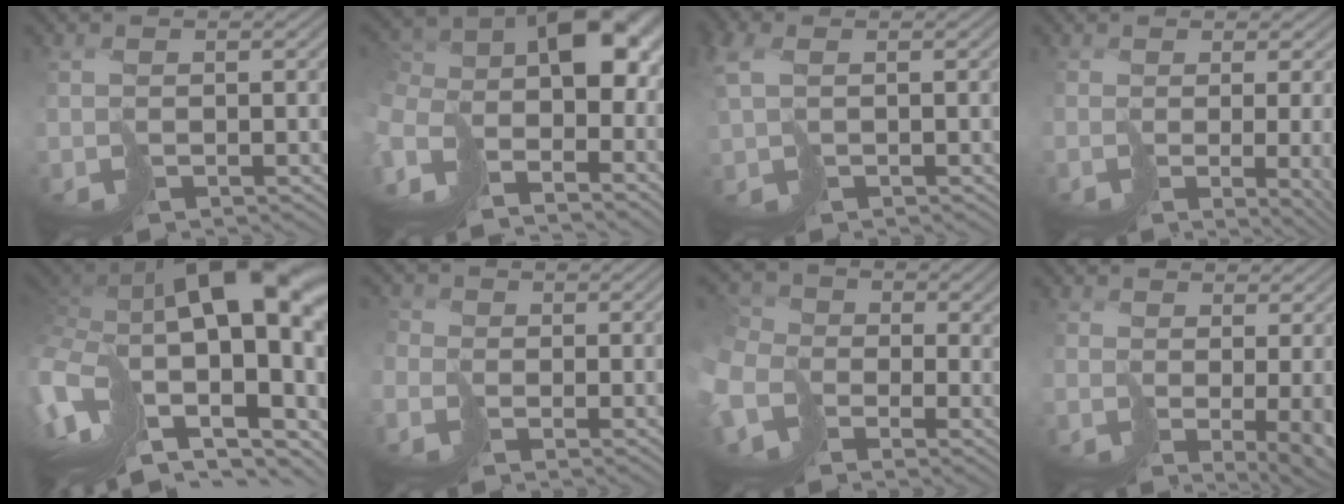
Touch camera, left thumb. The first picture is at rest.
{"total": 13.3, "force": [-5.4, 7.0, 9.9], "torque": [-0.230, -0.011, -0.089]}
{"total": 3.3, "force": [0.2, 2.1, 2.6], "torque": [-0.081, -0.004, 0.007]}
{"total": 7.4, "force": [-1.1, 2.4, 6.9], "torque": [-0.071, -0.028, 0.024]}
{"total": 17.9, "force": [-2.1, 10.3, 14.5], "torque": [-0.297, -0.028, -0.010]}
{"total": 1.4, "force": [-1.0, 1.0, 0.0], "torque": [-0.005, 0.003, -0.026]}
{"total": 9.1, "force": [-2.9, 6.8, 5.4], "torque": [-0.153, -0.029, -0.049]}
{"total": 6.1, "force": [-0.9, 1.3, 5.9], "torque": [-0.077, -0.027, 0.012]}